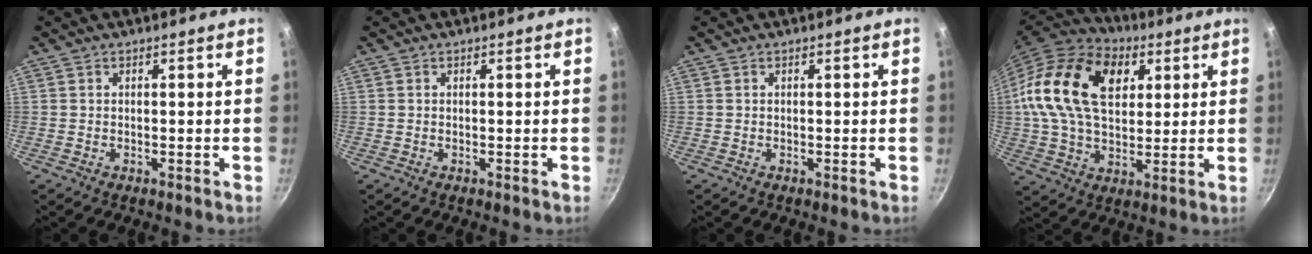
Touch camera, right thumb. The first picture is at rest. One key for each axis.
{"total": 0.0}
{"total": 0.0}
{"total": 22.4, "fx": 6.3, "fy": 14.6, "fz": 15.9, "tx": -0.278, "ty": 0.007, "tz": 0.100}